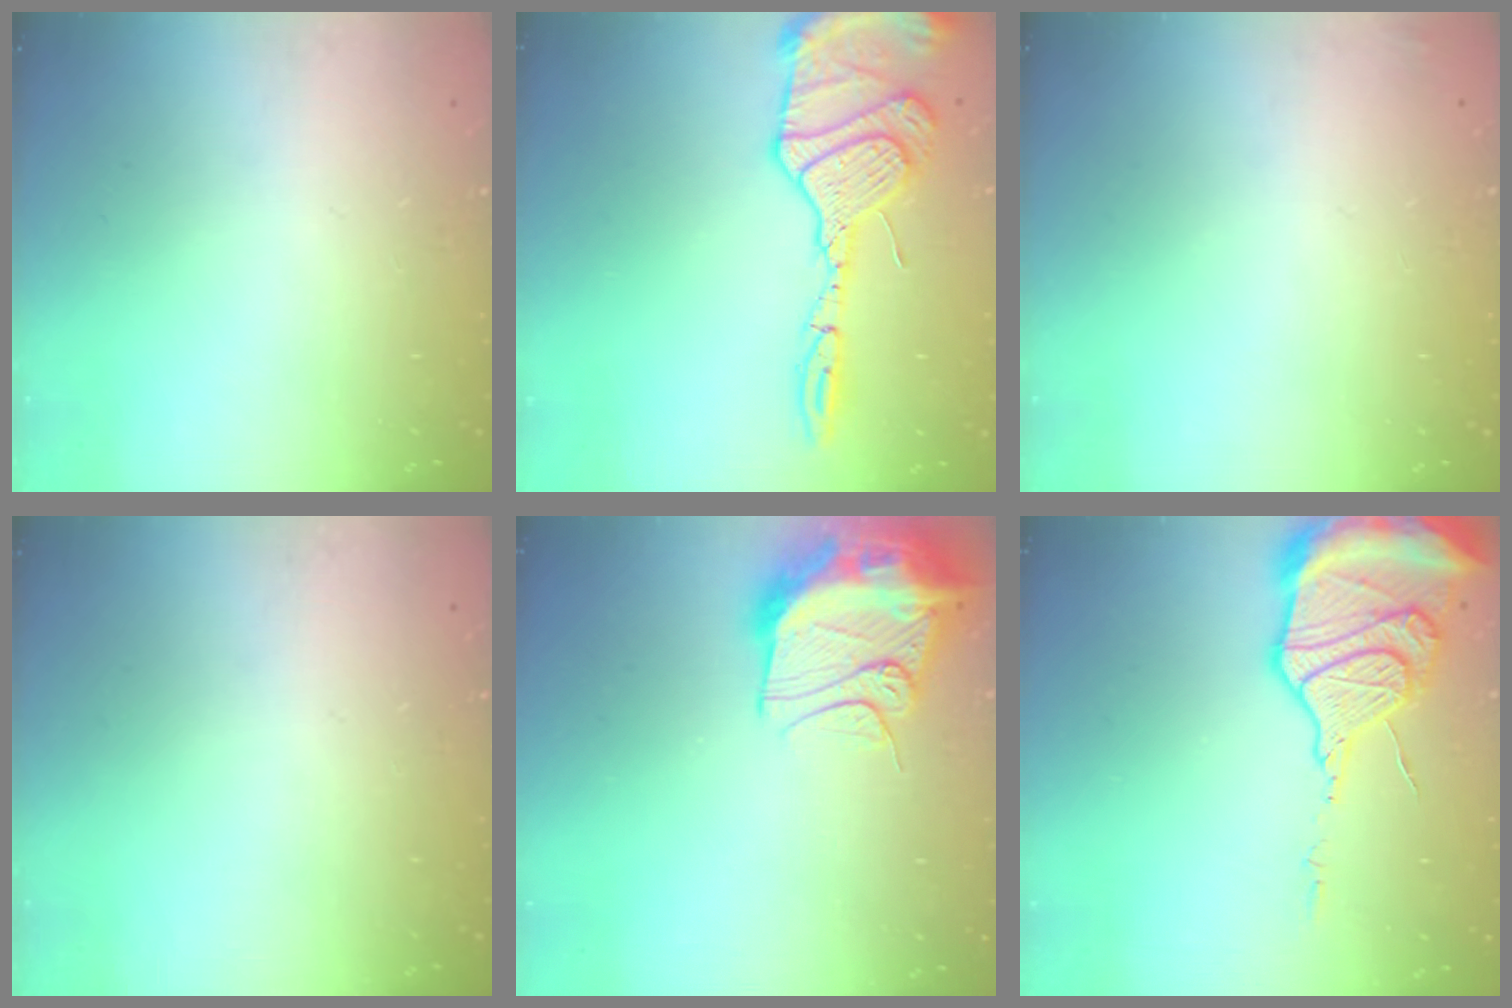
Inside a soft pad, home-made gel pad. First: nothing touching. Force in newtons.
{"total": 18.6, "press": 18.4, "slide": 3.1}
{"total": 2.3, "press": 2.2, "slide": 0.8}
{"total": 0.0}
{"total": 15.8, "press": 15.7, "slide": 1.6}
{"total": 18.9, "press": 18.8, "slide": 1.8}